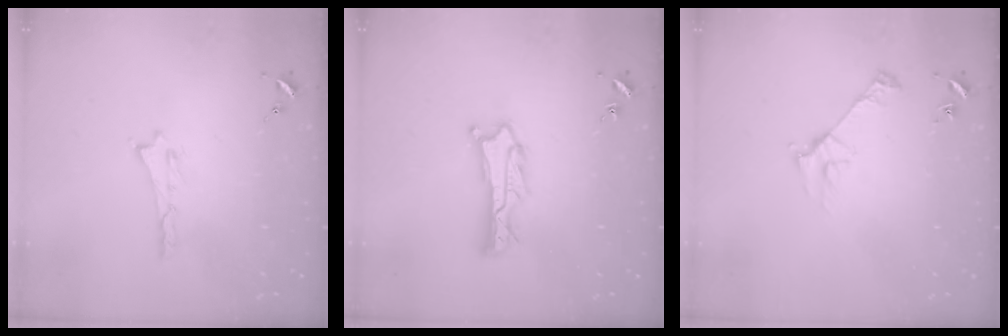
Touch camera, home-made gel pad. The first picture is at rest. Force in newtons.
{"total": 1.8, "press": 1.8, "slide": 0.2}
{"total": 2.8, "press": 2.8, "slide": 0.3}